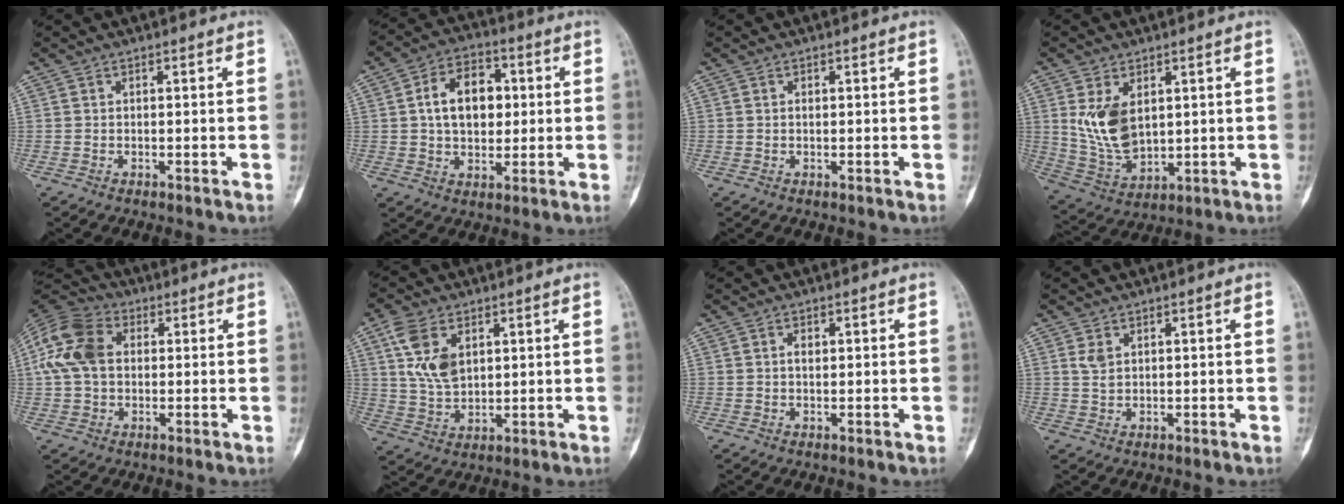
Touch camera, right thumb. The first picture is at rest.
{"total": 12.2, "force": [1.9, 8.2, 8.9], "torque": [-0.112, 0.009, 0.029]}
{"total": 0.6, "force": [0.2, 0.4, 0.5], "torque": [-0.006, 0.002, 0.003]}
{"total": 10.6, "force": [2.7, 6.5, 8.0], "torque": [-0.137, -0.018, 0.071]}
{"total": 12.2, "force": [1.8, 8.8, 8.3], "torque": [-0.163, 0.025, 0.026]}
{"total": 9.6, "force": [3.4, 5.8, 6.8], "torque": [-0.125, -0.008, 0.073]}
{"total": 1.6, "force": [0.4, 0.9, 1.2], "torque": [-0.017, 0.000, 0.006]}
{"total": 2.3, "force": [1.1, 1.4, 1.5], "torque": [-0.027, -0.004, 0.028]}